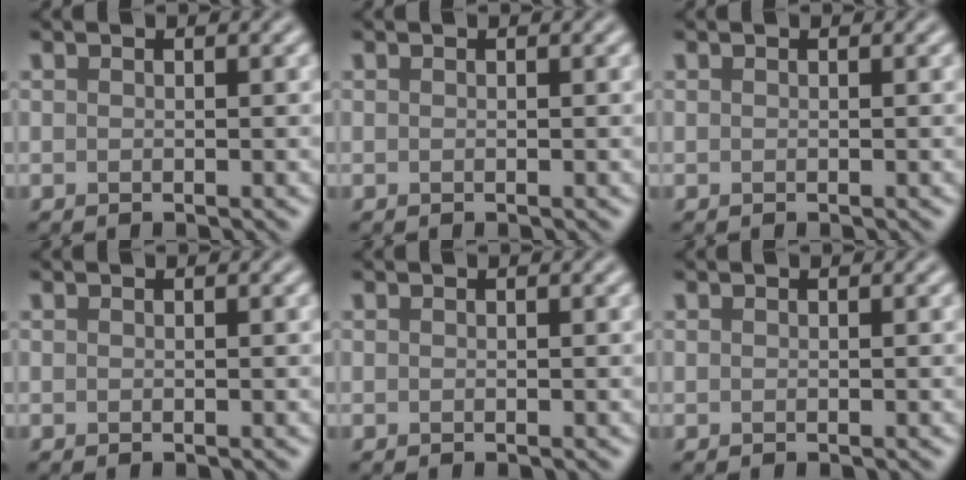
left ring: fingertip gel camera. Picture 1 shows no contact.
{"total": 0.0}
{"total": 0.0}
{"total": 0.0}
{"total": 0.0}
{"total": 0.0}